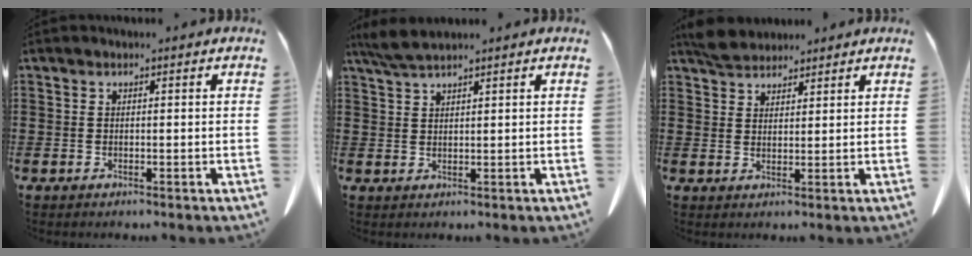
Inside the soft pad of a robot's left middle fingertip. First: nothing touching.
{"total": 3.2, "force": [2.6, 0.3, 1.8], "torque": [-0.043, -0.001, 0.050]}
{"total": 3.6, "force": [3.3, 1.3, 0.8], "torque": [-0.026, -0.002, 0.064]}